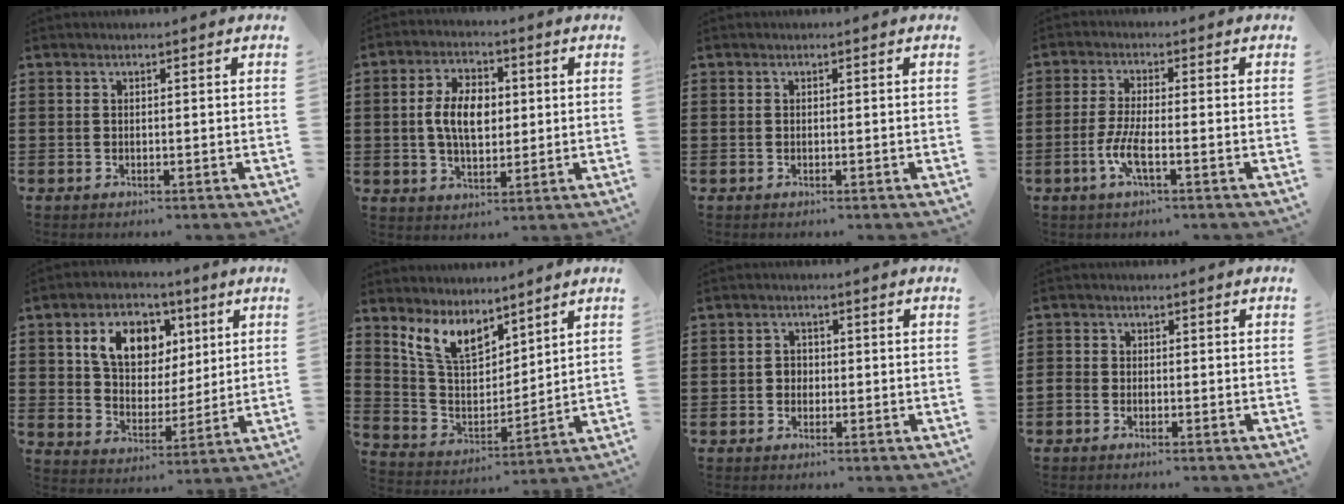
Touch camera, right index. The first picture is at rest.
{"total": 7.4, "force": [0.4, 4.3, 6.0], "torque": [-0.126, 0.009, 0.000]}
{"total": 0.0}
{"total": 4.9, "force": [-2.0, 0.8, 4.4], "torque": [-0.102, -0.012, -0.043]}
{"total": 9.3, "force": [4.0, 6.6, 5.1], "torque": [-0.107, 0.014, 0.068]}
{"total": 8.3, "force": [6.3, 3.7, 4.0], "torque": [-0.106, -0.015, 0.119]}
{"total": 1.6, "force": [-0.5, 1.4, 0.6], "torque": [-0.017, 0.001, -0.012]}
{"total": 1.4, "force": [-1.1, 0.8, 0.3], "torque": [-0.017, 0.001, -0.026]}